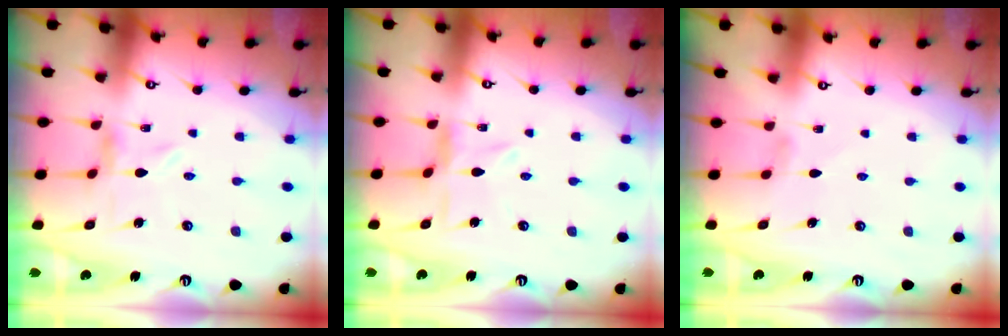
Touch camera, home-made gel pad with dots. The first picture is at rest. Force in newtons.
{"total": 2.7, "press": 2.7, "slide": 0.4}
{"total": 0.9, "press": 0.9, "slide": 0.3}